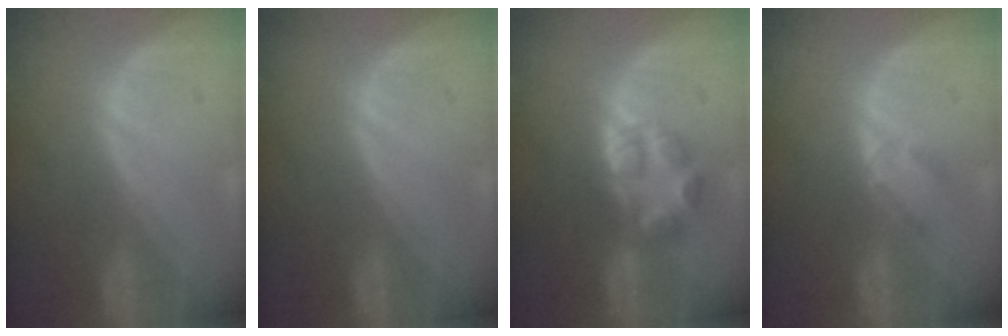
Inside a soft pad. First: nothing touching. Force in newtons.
{"total": 0.0}
{"total": 5.7, "press": 5.5, "slide": 1.2}
{"total": 2.3, "press": 2.0, "slide": 1.1}